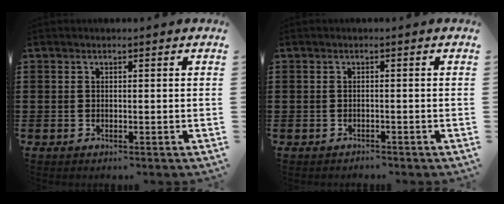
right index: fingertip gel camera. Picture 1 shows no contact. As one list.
[{"total": 0.7, "force": [-0.7, 0.2, 0.1], "torque": [-0.004, 0.000, -0.015]}]